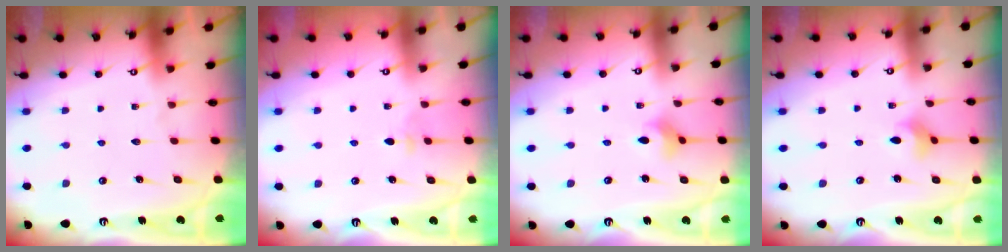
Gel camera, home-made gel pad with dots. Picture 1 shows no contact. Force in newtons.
{"total": 3.6, "press": 3.5, "slide": 0.7}
{"total": 2.9, "press": 2.9, "slide": 0.4}
{"total": 2.9, "press": 2.9, "slide": 0.4}